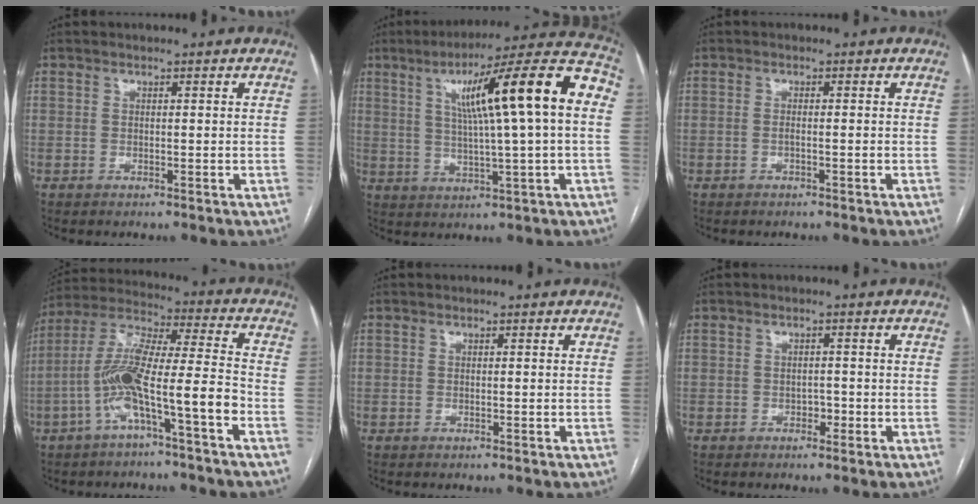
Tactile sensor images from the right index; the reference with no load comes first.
{"total": 18.7, "force": [3.6, 0.5, 18.3], "torque": [-0.264, 0.030, 0.047]}
{"total": 1.0, "force": [-0.3, 0.1, 1.0], "torque": [-0.019, 0.001, -0.001]}
{"total": 12.6, "force": [-5.0, 0.8, 11.6], "torque": [-0.228, 0.027, -0.092]}
{"total": 0.0}
{"total": 1.4, "force": [-0.5, 1.0, 0.7], "torque": [-0.006, 0.005, -0.007]}